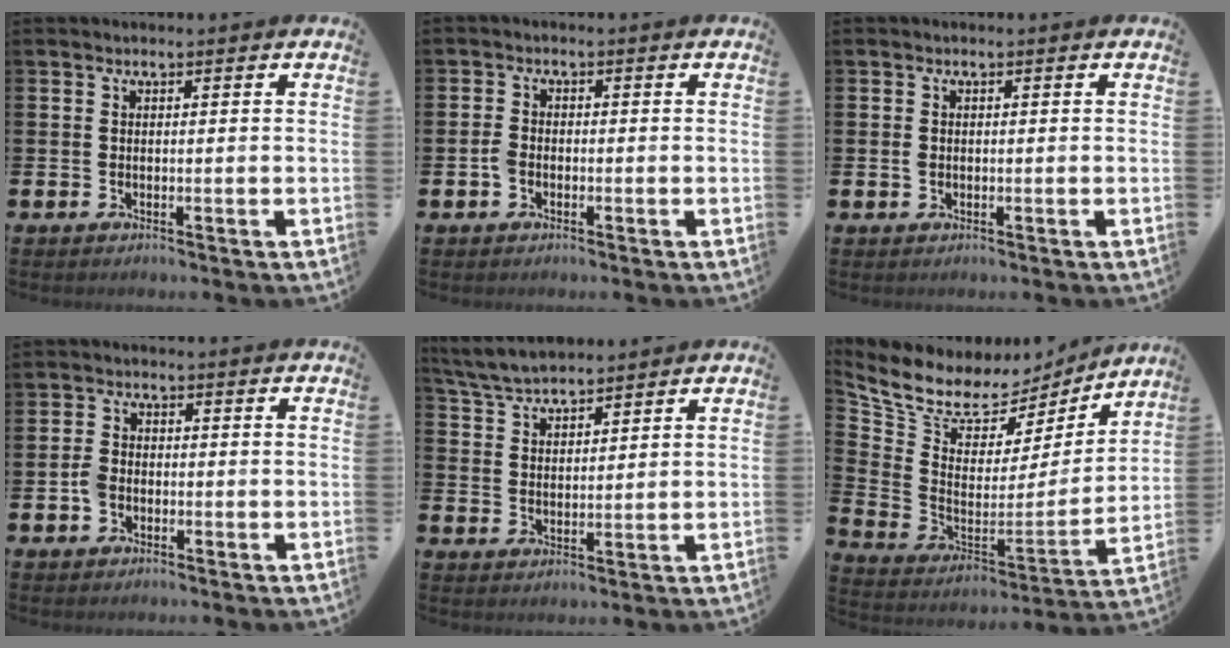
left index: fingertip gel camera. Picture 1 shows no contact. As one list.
[{"total": 2.0, "force": [-0.7, 1.5, 1.1], "torque": [-0.022, 0.006, -0.014]}, {"total": 0.8, "force": [0.0, 0.7, 0.4], "torque": [-0.009, 0.007, -0.002]}, {"total": 2.6, "force": [-0.8, 2.0, 1.3], "torque": [-0.025, 0.006, -0.016]}, {"total": 5.1, "force": [5.0, 0.7, 0.9], "torque": [-0.041, -0.018, 0.092]}, {"total": 8.9, "force": [7.7, 4.0, 2.0], "torque": [-0.095, -0.051, 0.136]}]